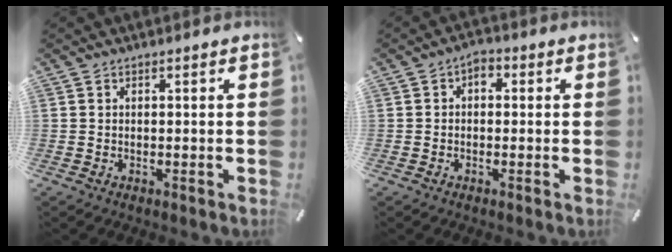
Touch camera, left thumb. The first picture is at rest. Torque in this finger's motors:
{"motor_torque": [0.16, 0.58, 0.02, -0.18, 0.05]}